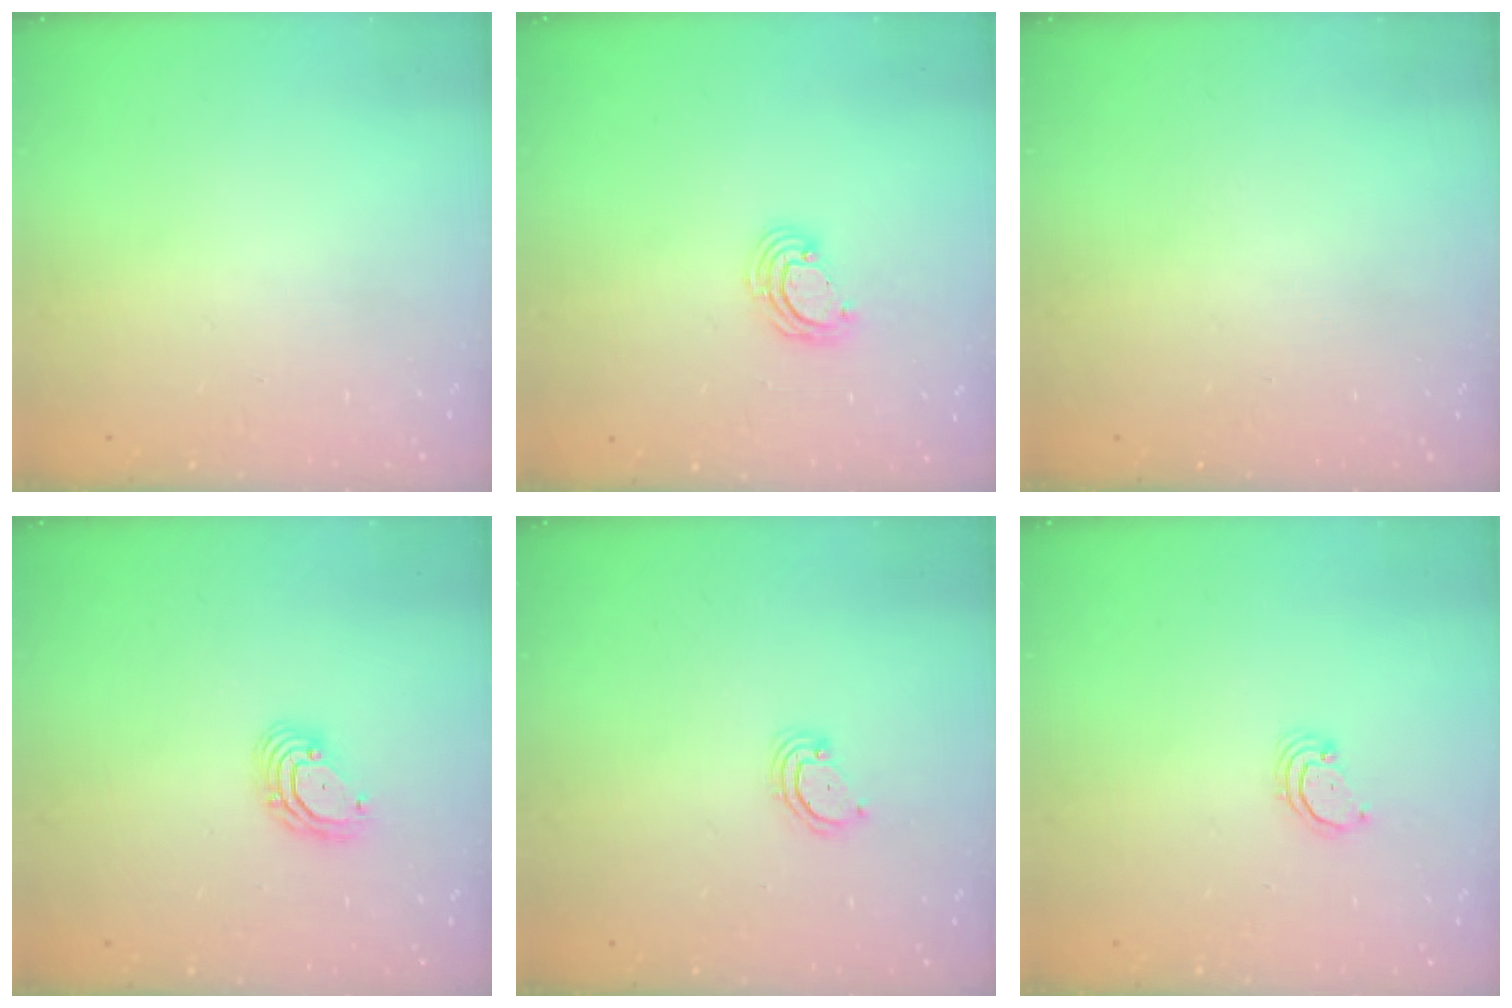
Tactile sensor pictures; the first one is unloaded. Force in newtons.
{"total": 5.5, "press": 5.5, "slide": 0.2}
{"total": 0.0}
{"total": 5.8, "press": 5.7, "slide": 0.8}
{"total": 2.9, "press": 2.9, "slide": 0.3}
{"total": 2.5, "press": 2.5, "slide": 0.2}